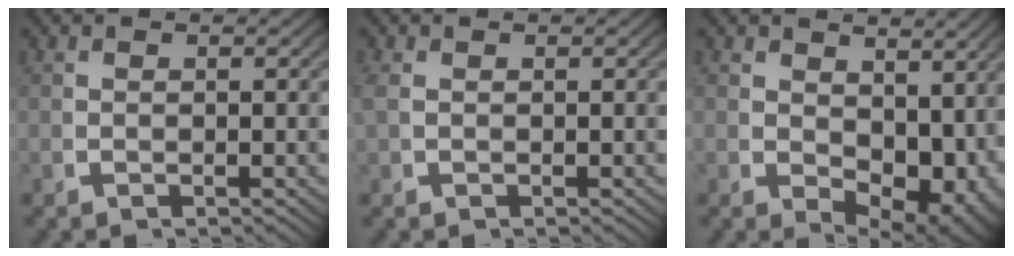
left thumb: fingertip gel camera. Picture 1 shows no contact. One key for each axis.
{"total": 0.6, "fx": 0.2, "fy": 0.4, "fz": 0.4, "tx": -0.015, "ty": -0.002, "tz": 0.008}
{"total": 6.6, "fx": 0.5, "fy": 4.0, "fz": 5.2, "tx": -0.083, "ty": -0.036, "tz": 0.032}